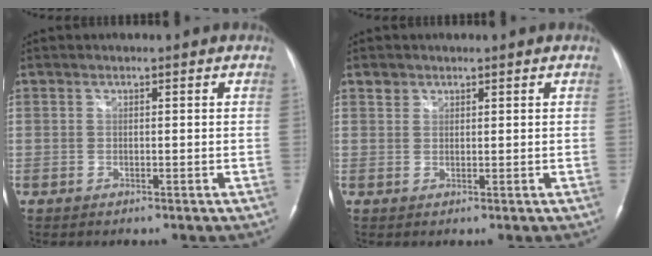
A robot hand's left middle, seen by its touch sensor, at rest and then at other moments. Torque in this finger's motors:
{"motor_torque": [0.19, -0.10, 0.14, 0.02]}